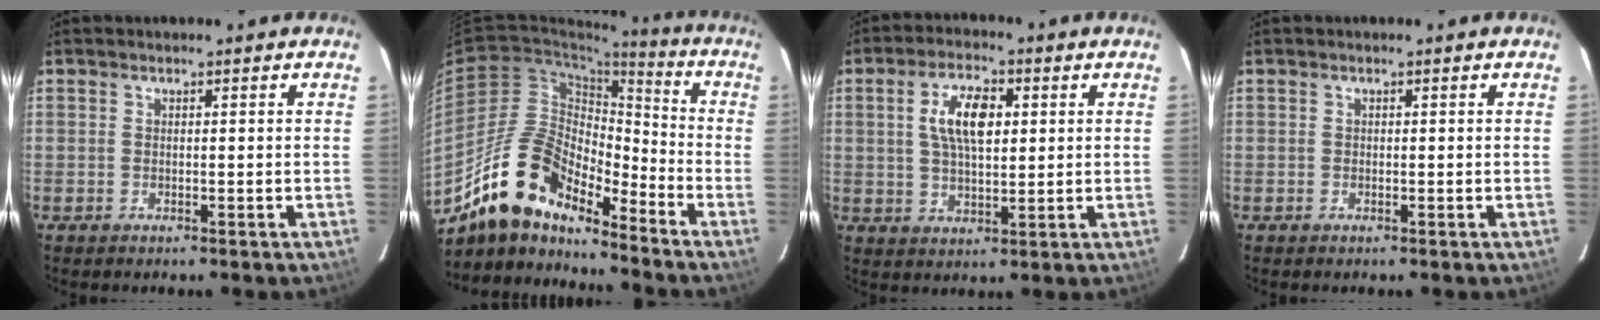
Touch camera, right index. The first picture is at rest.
{"total": 16.1, "force": [-13.1, 5.7, 7.5], "torque": [-0.136, 0.009, -0.245]}
{"total": 8.5, "force": [2.0, 3.9, 7.3], "torque": [-0.135, 0.012, 0.039]}
{"total": 0.0}